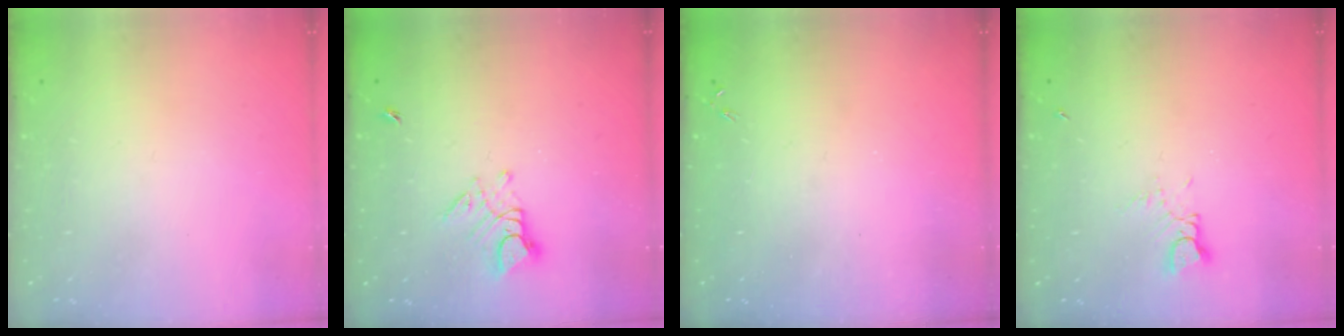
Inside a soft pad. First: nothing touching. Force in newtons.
{"total": 6.7, "press": 6.7, "slide": 0.6}
{"total": 0.0}
{"total": 2.4, "press": 2.4, "slide": 0.4}